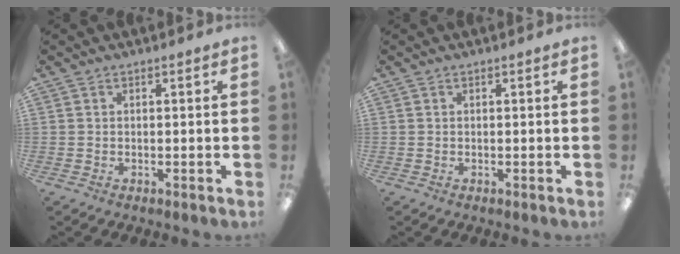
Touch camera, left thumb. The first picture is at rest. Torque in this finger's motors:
{"motor_torque": [0.01, -0.01, 0.05, -0.01, 0.00]}